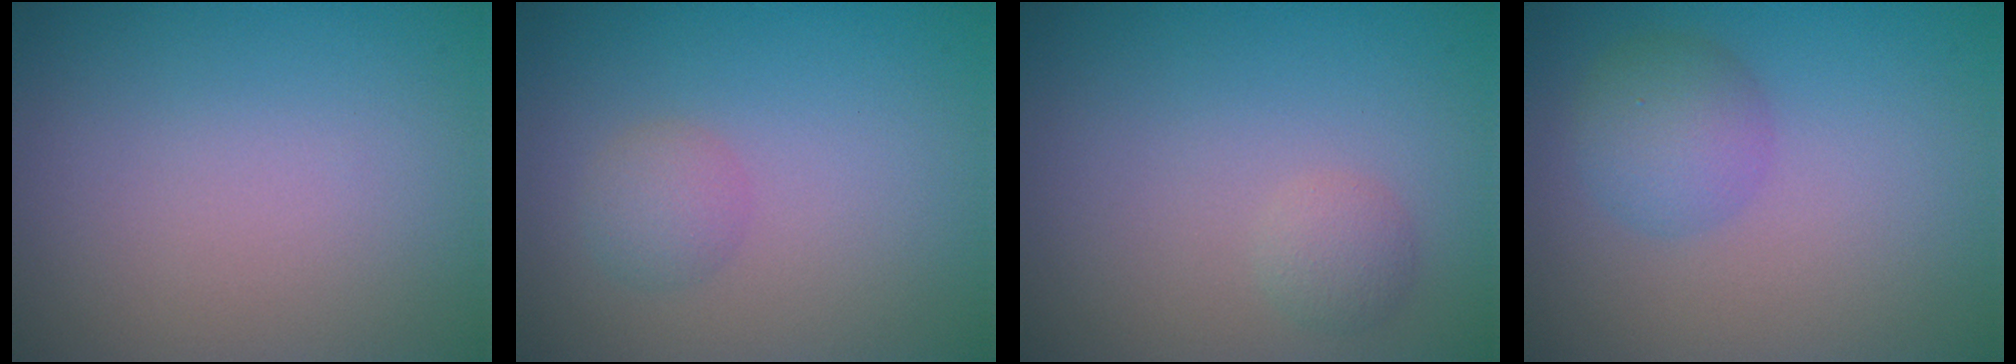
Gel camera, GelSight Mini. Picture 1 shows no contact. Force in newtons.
{"total": 1.7, "press": 1.7, "slide": 0.0}
{"total": 1.3, "press": 1.3, "slide": 0.0}
{"total": 3.0, "press": 3.0, "slide": 0.1}